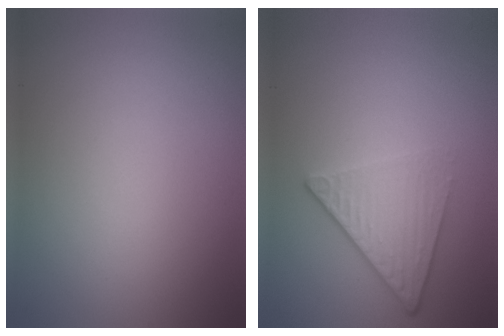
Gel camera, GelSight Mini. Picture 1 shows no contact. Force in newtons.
{"total": 4.5, "press": 2.9, "slide": 3.4}